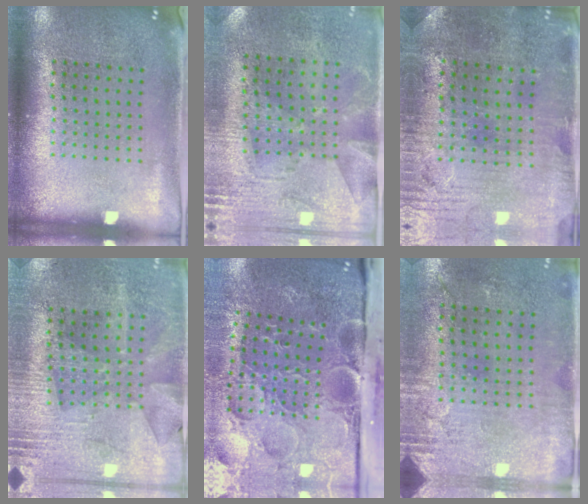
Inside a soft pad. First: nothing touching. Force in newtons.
{"total": 2.7, "press": 2.3, "slide": 1.5}
{"total": 0.9, "press": 0.7, "slide": 0.6}
{"total": 2.8, "press": 2.7, "slide": 0.7}
{"total": 5.1, "press": 4.1, "slide": 3.1}
{"total": 2.7, "press": 2.3, "slide": 1.5}